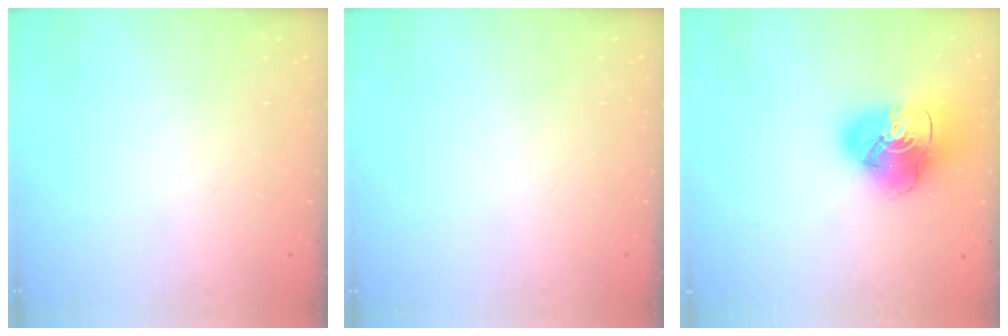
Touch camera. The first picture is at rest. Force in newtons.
{"total": 0.0}
{"total": 17.2, "press": 17.1, "slide": 2.0}